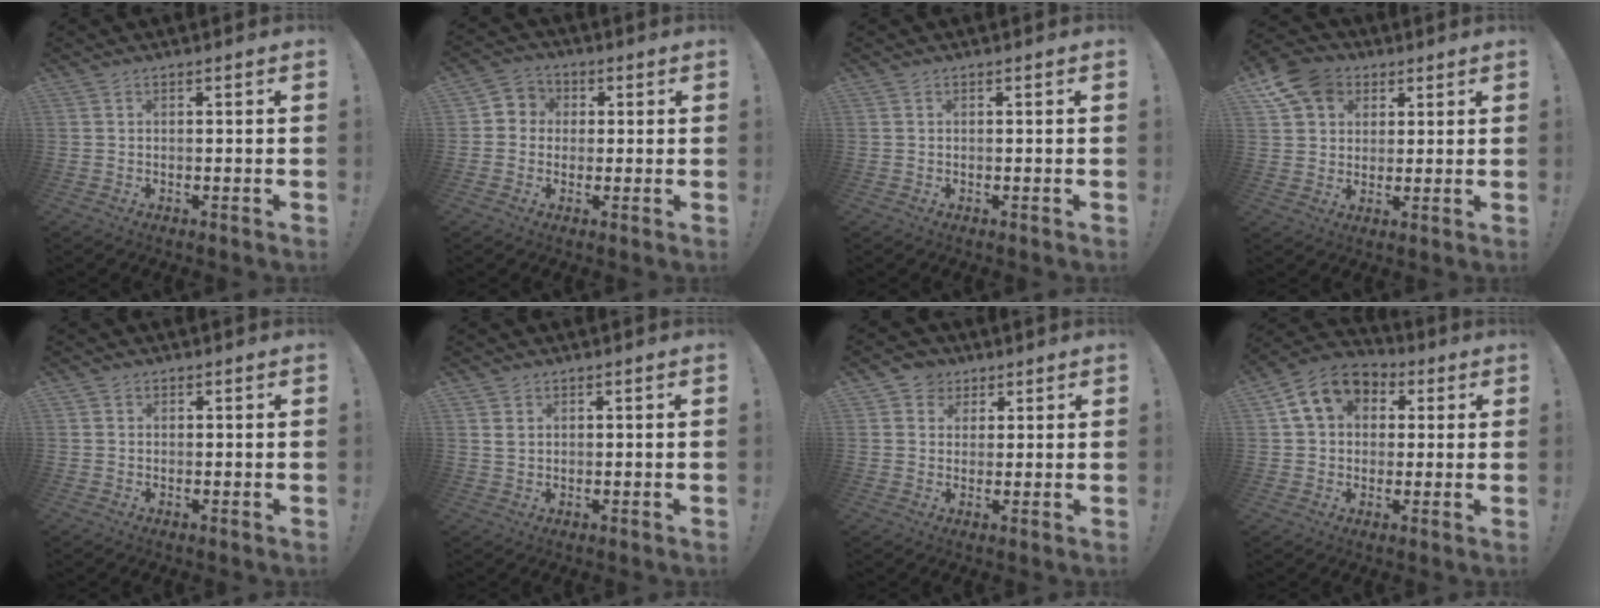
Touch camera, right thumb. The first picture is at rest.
{"total": 5.0, "force": [-0.9, 4.7, 1.3], "torque": [-0.021, 0.017, -0.015]}
{"total": 0.0}
{"total": 11.2, "force": [5.1, 8.9, 4.4], "torque": [-0.070, -0.021, 0.104]}
{"total": 0.9, "force": [0.5, 0.8, 0.2], "torque": [-0.001, 0.000, 0.009]}
{"total": 2.1, "force": [1.1, 1.5, 0.9], "torque": [-0.009, -0.001, 0.020]}
{"total": 4.9, "force": [1.9, 4.5, 0.7], "torque": [-0.008, -0.011, 0.035]}
{"total": 12.3, "force": [4.3, 9.5, 6.5], "torque": [-0.095, -0.004, 0.087]}